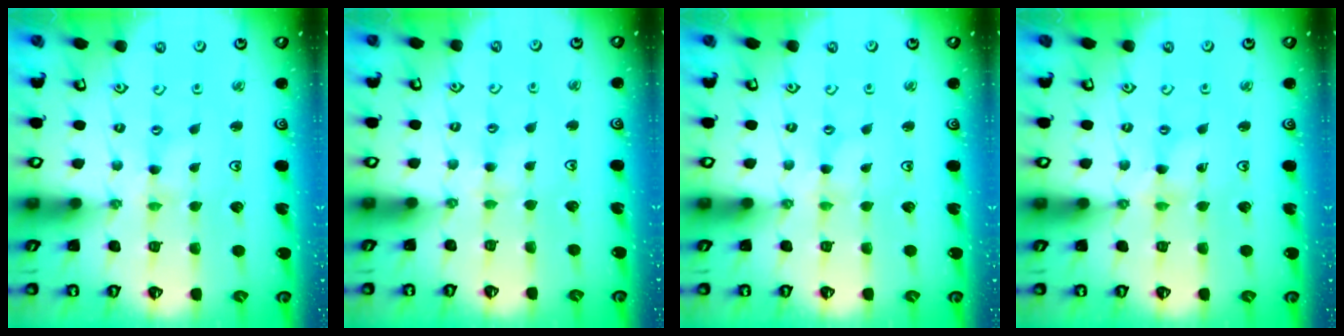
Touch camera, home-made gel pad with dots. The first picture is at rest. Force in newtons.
{"total": 2.7, "press": 2.7, "slide": 0.4}
{"total": 0.5, "press": 0.5, "slide": 0.1}
{"total": 1.3, "press": 1.3, "slide": 0.3}